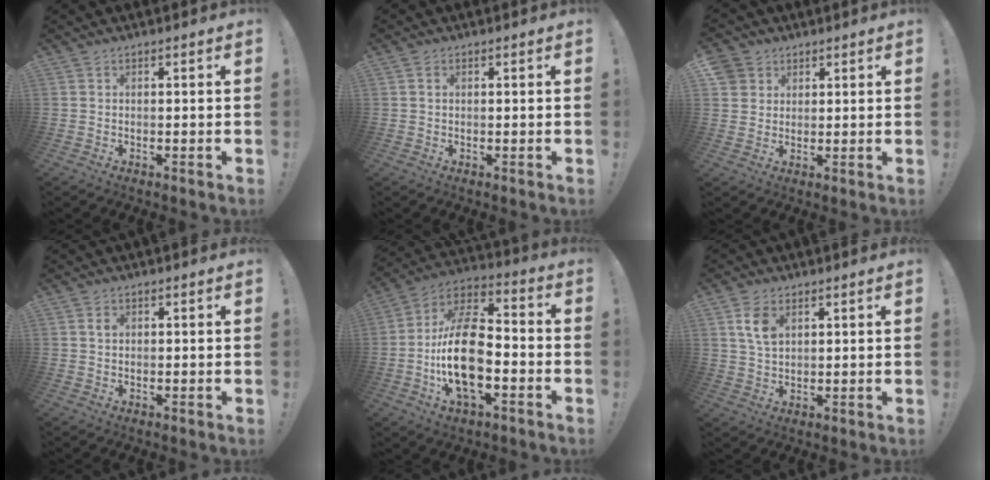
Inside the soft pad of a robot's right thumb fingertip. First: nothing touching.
{"total": 0.9, "force": [0.3, 0.7, 0.5], "torque": [-0.007, 0.003, 0.004]}
{"total": 4.8, "force": [2.6, 4.0, 0.6], "torque": [-0.012, -0.016, 0.051]}
{"total": 1.3, "force": [0.3, 0.9, 0.8], "torque": [-0.022, 0.009, 0.007]}
{"total": 20.7, "force": [-4.2, 11.0, 17.0], "torque": [-0.330, 0.017, -0.070]}
{"total": 6.9, "force": [2.8, 4.4, 4.5], "torque": [-0.073, -0.005, 0.054]}